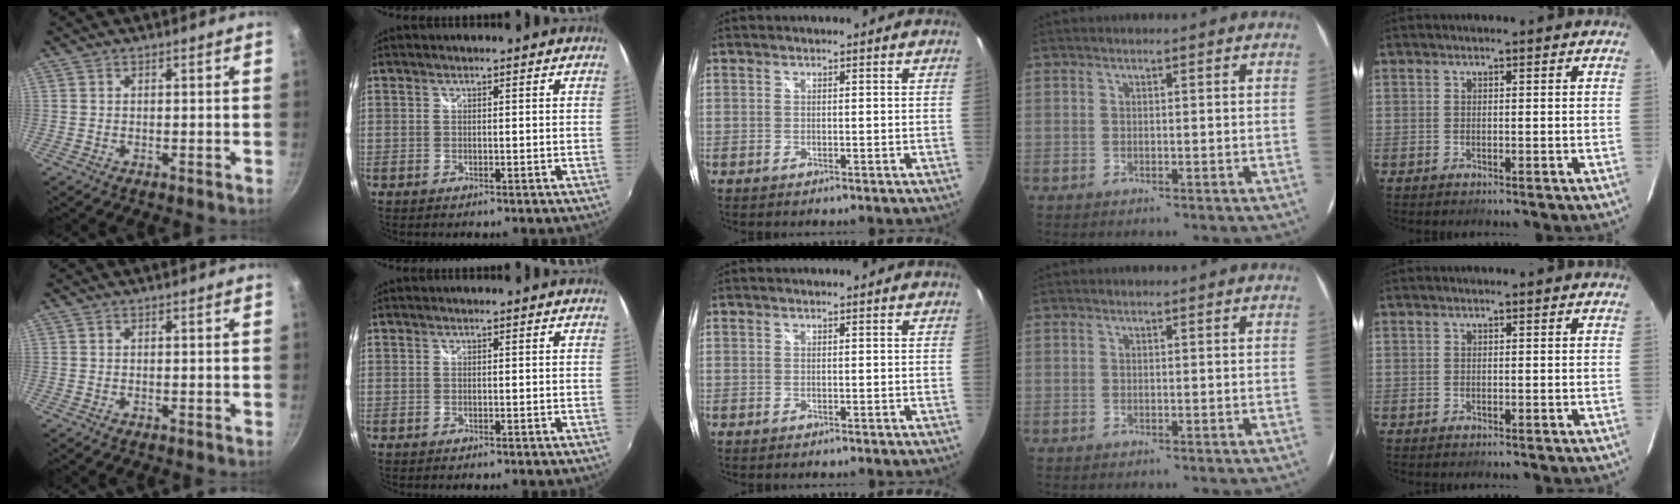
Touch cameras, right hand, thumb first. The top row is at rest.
{}